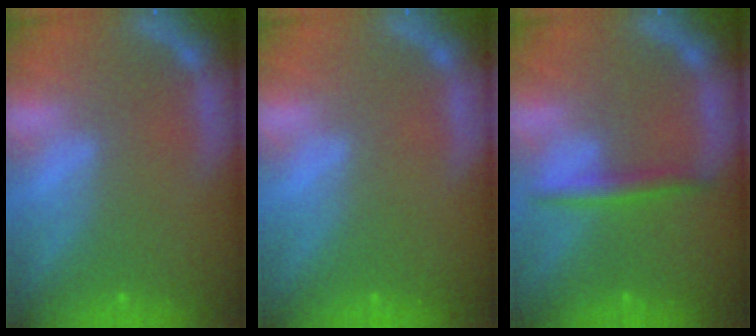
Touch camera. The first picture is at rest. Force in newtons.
{"total": 0.0}
{"total": 2.5}